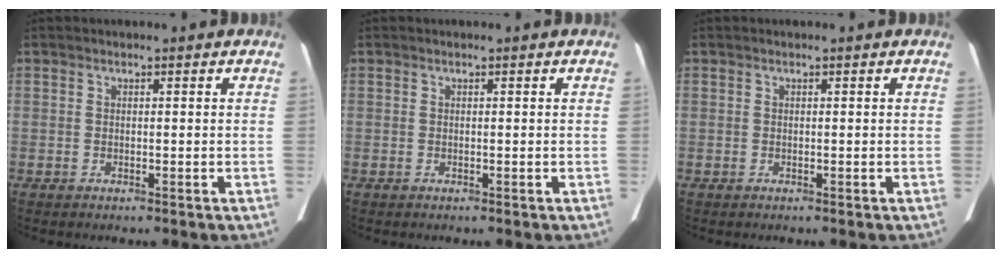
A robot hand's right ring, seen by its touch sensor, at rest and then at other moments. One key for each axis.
{"total": 0.0}
{"total": 0.0}